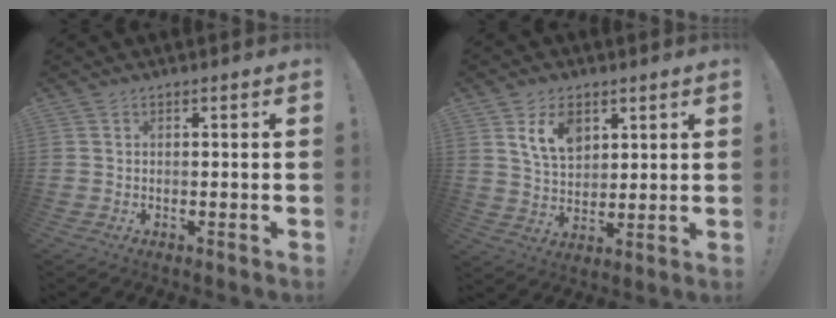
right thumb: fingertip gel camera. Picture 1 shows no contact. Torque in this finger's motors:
{"motor_torque": [0.94, 0.89, 0.86, 0.17, 0.01]}